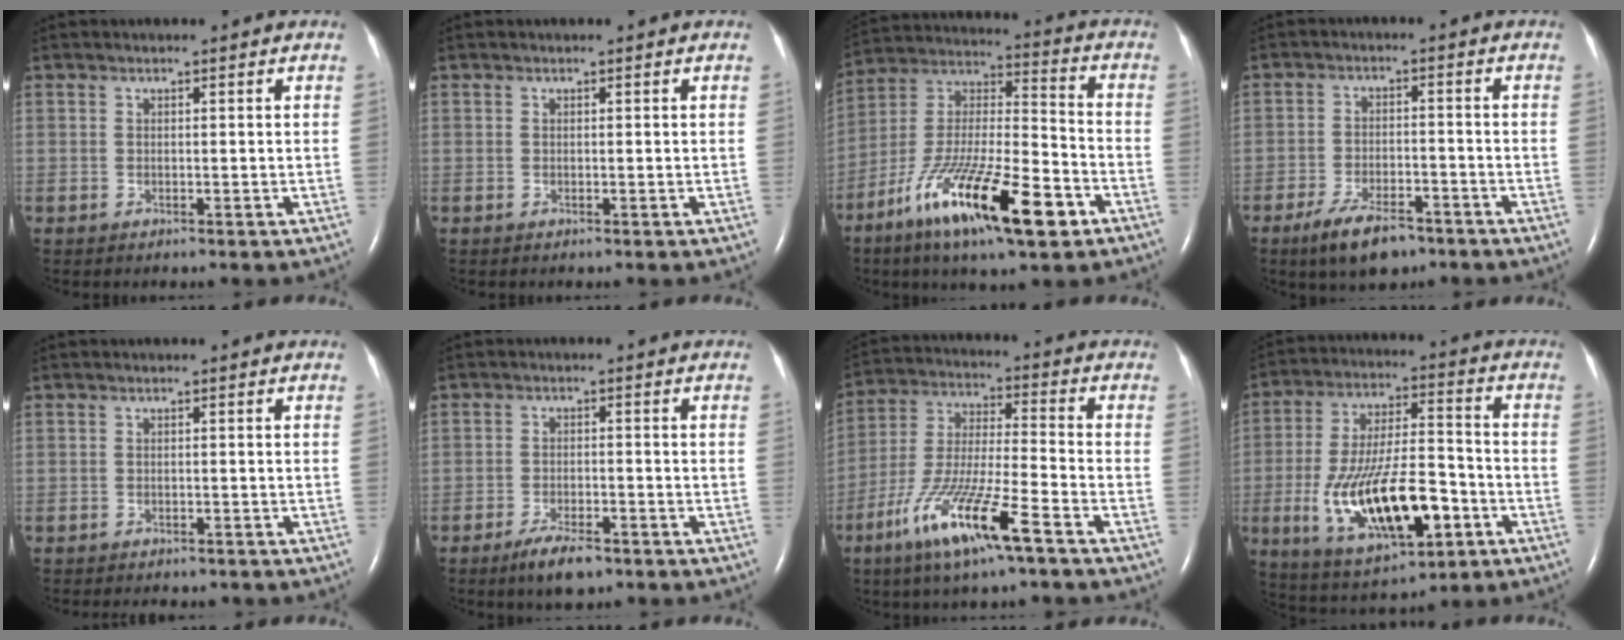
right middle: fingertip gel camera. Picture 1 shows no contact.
{"total": 0.0}
{"total": 20.4, "force": [-10.8, 3.9, 16.8], "torque": [-0.319, -0.030, -0.186]}
{"total": 7.5, "force": [-5.3, 2.7, 4.6], "torque": [-0.094, -0.007, -0.088]}
{"total": 5.9, "force": [-5.0, 2.1, 2.1], "torque": [-0.027, -0.001, -0.056]}
{"total": 5.2, "force": [-3.7, 1.6, 3.3], "torque": [-0.070, -0.005, -0.060]}
{"total": 14.3, "force": [-8.2, 1.1, 11.6], "torque": [-0.244, -0.026, -0.154]}
{"total": 18.4, "force": [-6.0, 6.2, 16.2], "torque": [-0.311, -0.003, -0.089]}